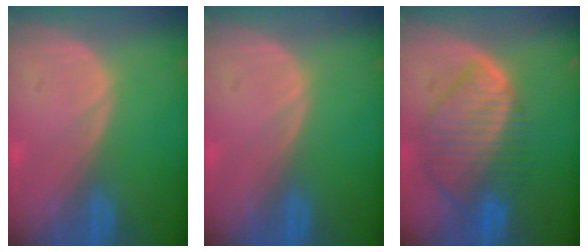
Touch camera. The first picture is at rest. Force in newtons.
{"total": 0.0}
{"total": 9.4, "press": 8.2, "slide": 4.7}